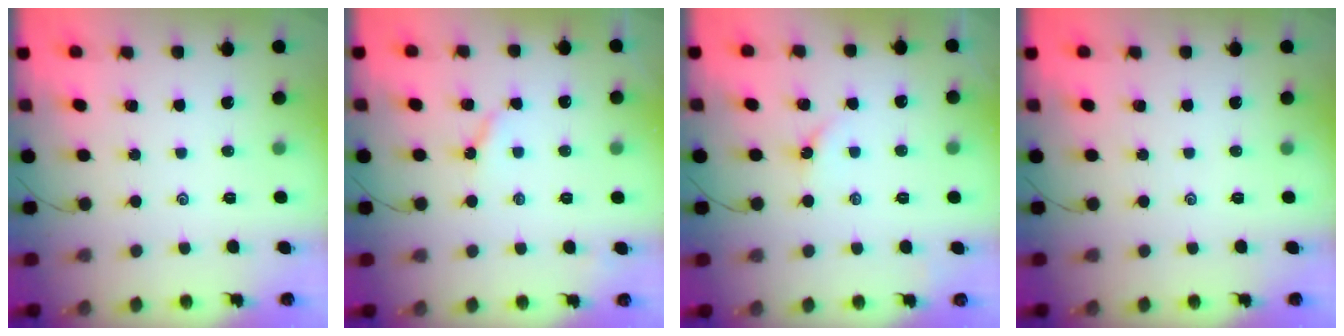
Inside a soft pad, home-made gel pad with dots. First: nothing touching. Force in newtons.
{"total": 4.7, "press": 4.7, "slide": 0.4}
{"total": 2.7, "press": 2.6, "slide": 0.5}
{"total": 0.0}